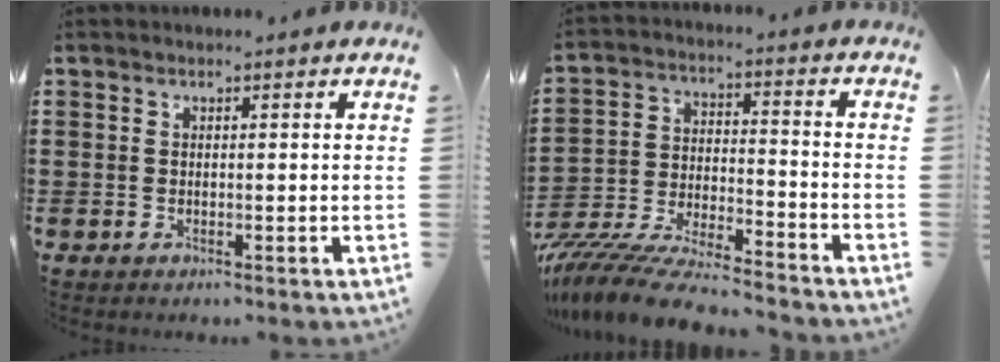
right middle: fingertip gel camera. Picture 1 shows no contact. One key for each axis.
{"total": 10.0, "fx": -9.5, "fy": 0.7, "fz": 3.0, "tx": -0.061, "ty": 0.012, "tz": -0.188}